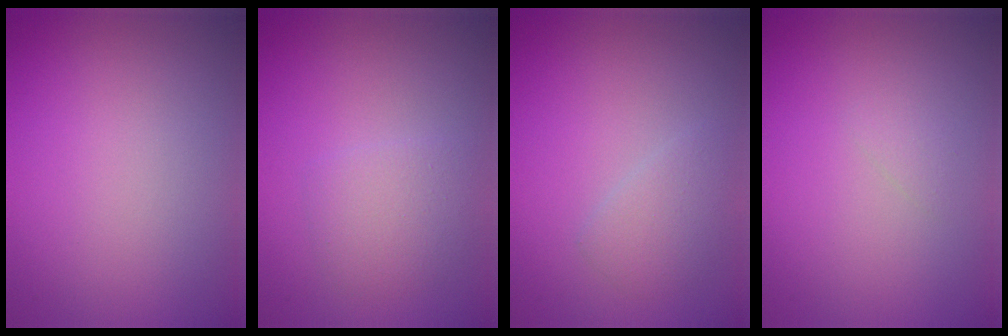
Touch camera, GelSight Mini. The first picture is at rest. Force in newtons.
{"total": 2.3, "press": 2.3, "slide": 0.0}
{"total": 1.7, "press": 1.7, "slide": 0.1}
{"total": 0.6, "press": 0.6, "slide": 0.0}